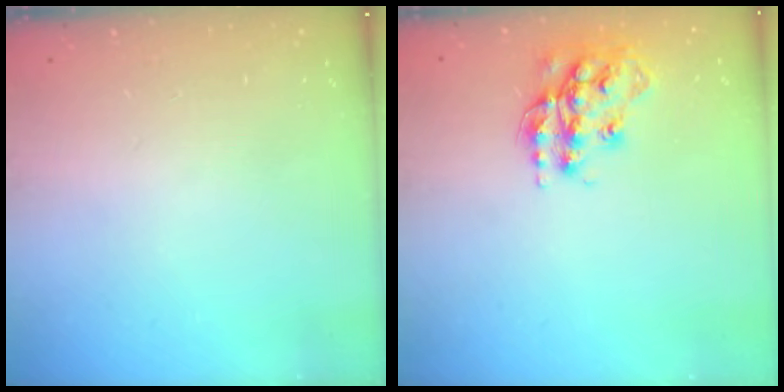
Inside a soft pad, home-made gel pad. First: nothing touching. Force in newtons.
{"total": 14.6, "press": 14.5, "slide": 0.7}